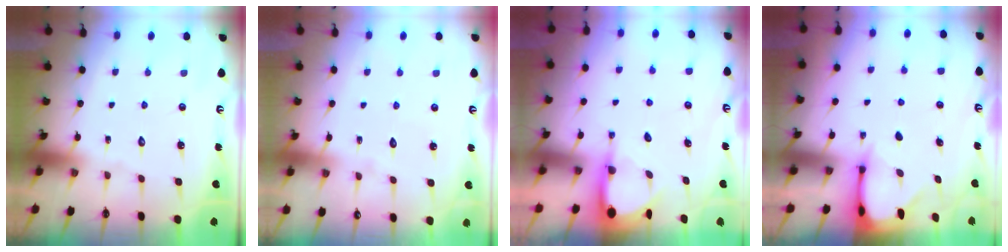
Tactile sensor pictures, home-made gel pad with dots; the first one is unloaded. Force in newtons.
{"total": 1.8, "press": 1.8, "slide": 0.1}
{"total": 3.6, "press": 3.6, "slide": 0.3}
{"total": 2.5, "press": 2.5, "slide": 0.3}